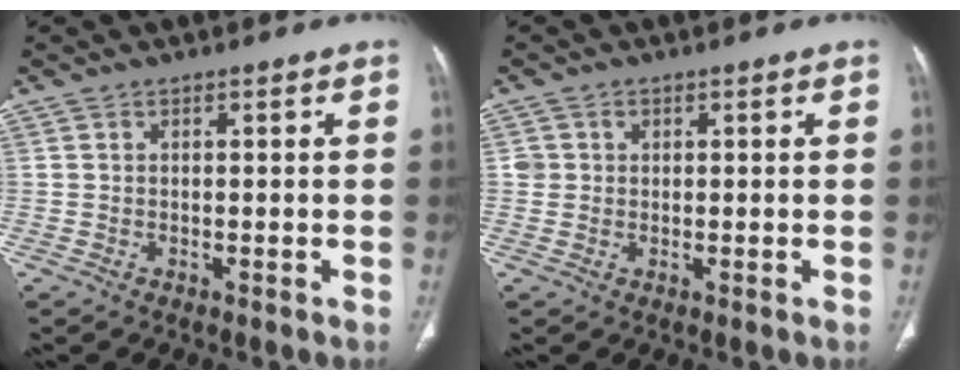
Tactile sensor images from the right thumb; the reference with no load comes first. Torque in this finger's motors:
{"motor_torque": [0.04, -0.12, 0.27, 0.49, -0.02]}